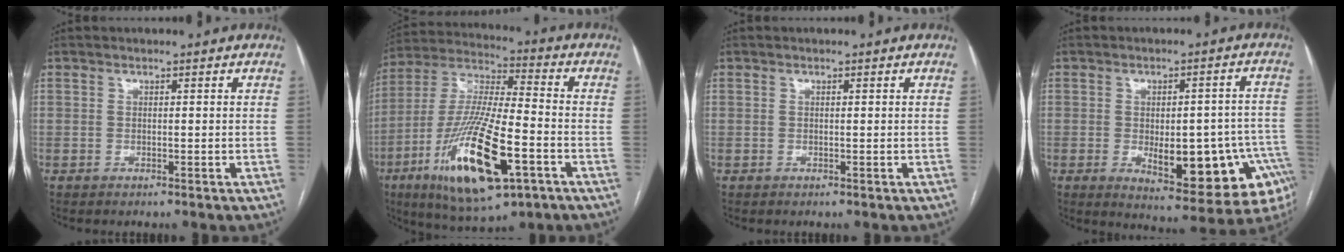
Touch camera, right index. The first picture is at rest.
{"total": 21.2, "force": [-8.2, 4.8, 19.0], "torque": [-0.399, -0.030, -0.138]}
{"total": 0.0}
{"total": 17.2, "force": [-6.0, 6.7, 14.7], "torque": [-0.117, 0.025, -0.058]}